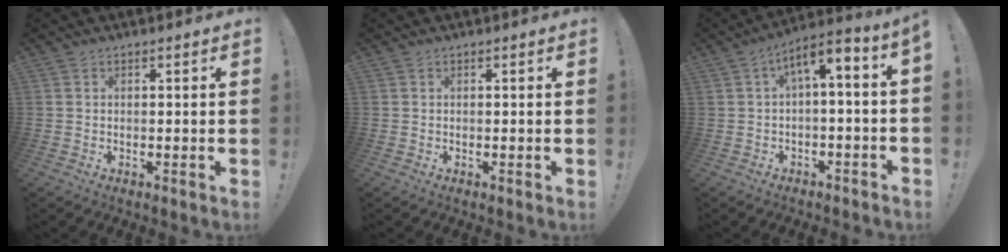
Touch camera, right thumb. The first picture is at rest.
{"total": 0.0}
{"total": 5.8, "force": [-0.4, 1.1, 5.7], "torque": [-0.092, 0.001, -0.008]}